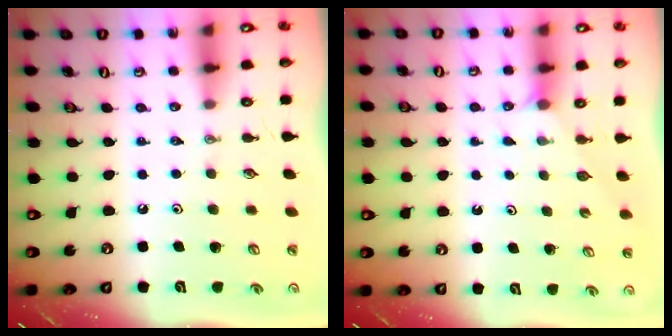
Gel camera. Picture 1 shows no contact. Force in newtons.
{"total": 2.5, "press": 2.4, "slide": 0.4}